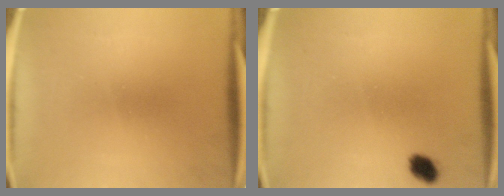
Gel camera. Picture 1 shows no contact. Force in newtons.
{"total": 2.8}